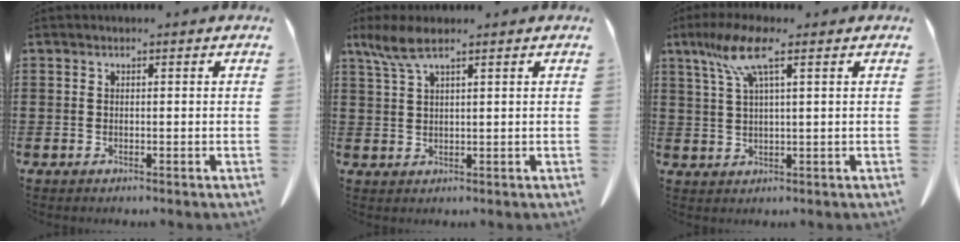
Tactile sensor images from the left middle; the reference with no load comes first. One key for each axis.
{"total": 4.6, "fx": 2.9, "fy": 0.9, "fz": 3.4, "tx": -0.080, "ty": -0.002, "tz": 0.050}
{"total": 7.1, "fx": 3.6, "fy": 1.0, "fz": 6.0, "tx": -0.133, "ty": 0.004, "tz": 0.062}